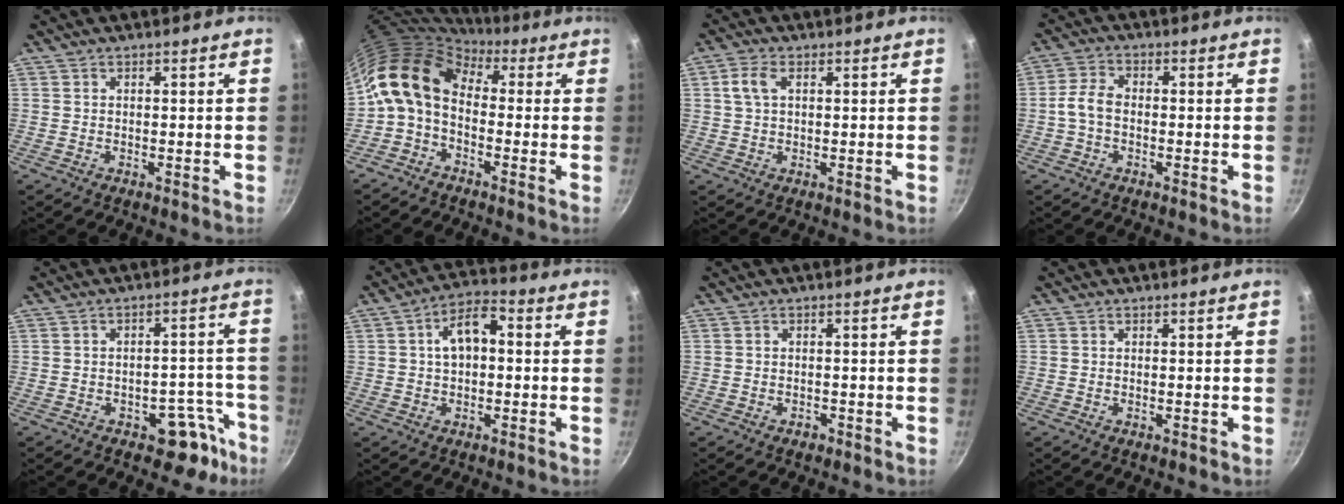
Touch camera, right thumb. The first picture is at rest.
{"total": 12.0, "force": [-0.8, 8.2, 8.8], "torque": [-0.160, 0.058, -0.032]}
{"total": 3.7, "force": [1.2, 2.2, 2.8], "torque": [-0.069, 0.009, 0.022]}
{"total": 4.8, "force": [-0.8, 3.1, 3.5], "torque": [-0.071, 0.018, -0.022]}
{"total": 8.5, "force": [-5.1, 4.5, 5.1], "torque": [-0.032, 0.049, -0.061]}
{"total": 7.9, "force": [0.9, 4.6, 6.3], "torque": [-0.100, 0.027, 0.005]}
{"total": 0.9, "force": [-0.7, 0.6, 0.2], "torque": [-0.001, 0.002, -0.011]}
{"total": 0.0}